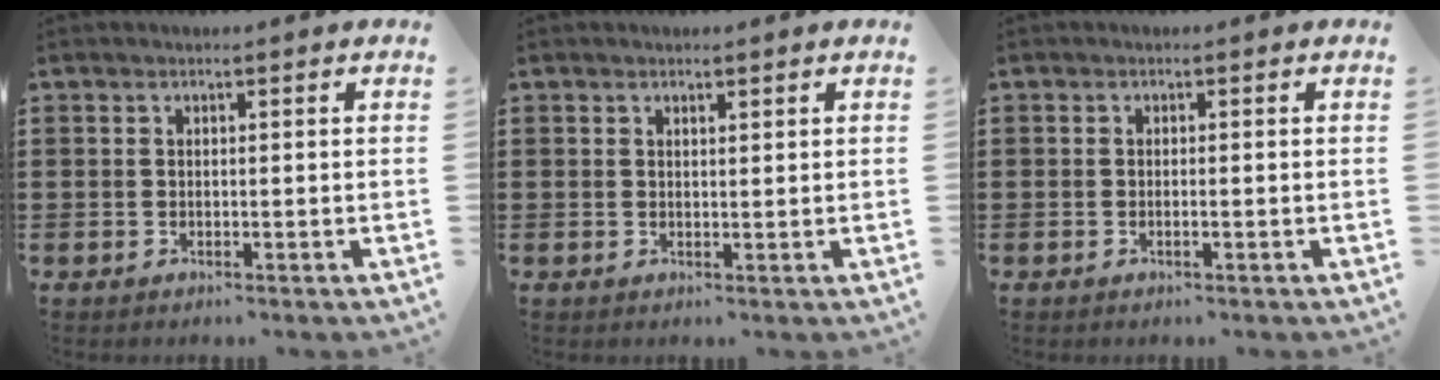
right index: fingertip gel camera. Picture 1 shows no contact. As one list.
[{"total": 0.8, "force": [0.7, 0.4, 0.3], "torque": [-0.005, 0.003, 0.012]}, {"total": 0.7, "force": [-0.3, 0.0, 0.6], "torque": [-0.010, -0.003, -0.005]}]